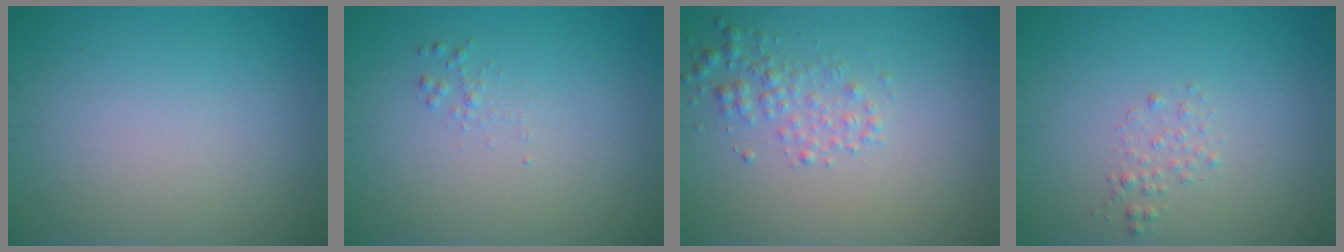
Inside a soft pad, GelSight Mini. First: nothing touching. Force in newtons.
{"total": 0.6, "press": 0.6, "slide": 0.0}
{"total": 2.1, "press": 2.1, "slide": 0.1}
{"total": 1.0, "press": 1.0, "slide": 0.0}